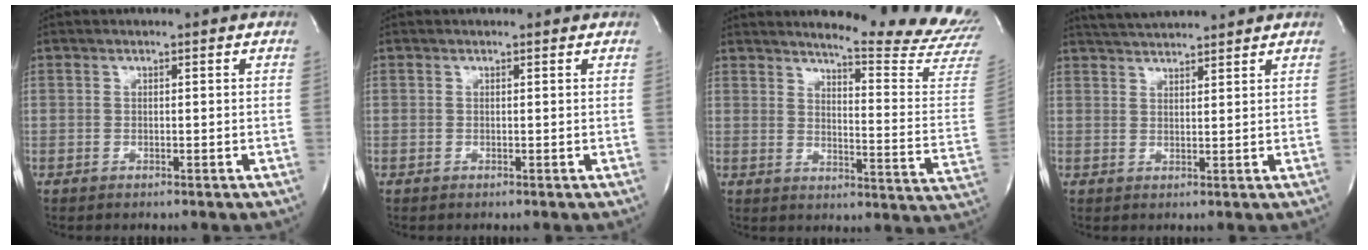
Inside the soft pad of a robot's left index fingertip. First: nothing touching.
{"total": 0.0}
{"total": 18.0, "force": [17.4, -1.2, 4.7], "torque": [-0.070, -0.151, 0.192]}
{"total": 6.6, "force": [6.2, -0.1, 2.0], "torque": [-0.043, 0.028, 0.100]}